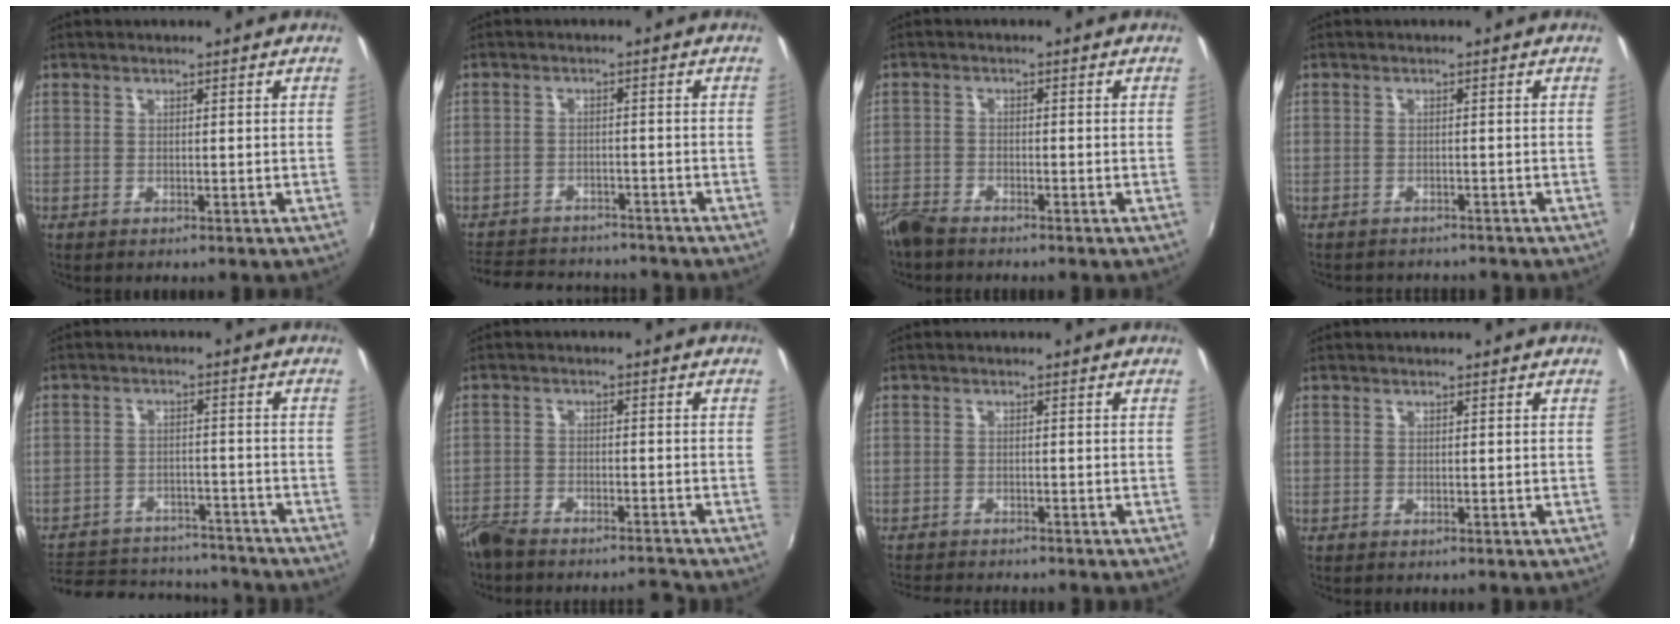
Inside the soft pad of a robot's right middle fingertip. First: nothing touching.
{"total": 12.8, "force": [-11.1, 4.9, 3.9], "torque": [-0.108, 0.015, -0.162]}
{"total": 5.0, "force": [-4.6, 1.2, 1.5], "torque": [-0.044, -0.017, -0.093]}
{"total": 3.9, "force": [-3.6, 1.2, 0.9], "torque": [-0.027, -0.013, -0.051]}
{"total": 19.0, "force": [-15.9, 7.8, 7.0], "torque": [-0.163, 0.012, -0.208]}
{"total": 8.0, "force": [-7.5, 1.3, 2.3], "torque": [-0.072, -0.004, -0.130]}
{"total": 5.2, "force": [-4.9, 0.6, 1.5], "torque": [-0.044, -0.016, -0.081]}
{"total": 0.0}